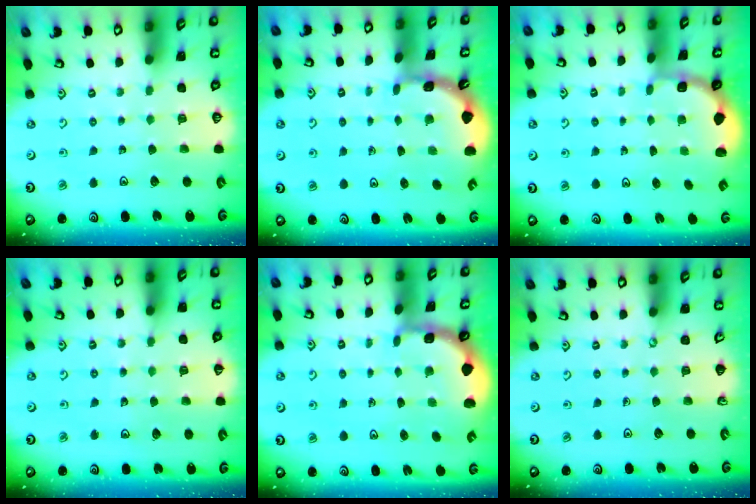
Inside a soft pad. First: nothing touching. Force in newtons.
{"total": 1.6, "press": 1.6, "slide": 0.1}
{"total": 1.8, "press": 1.6, "slide": 0.7}
{"total": 5.2, "press": 4.6, "slide": 2.3}
{"total": 1.8, "press": 1.8, "slide": 0.2}
{"total": 0.0}